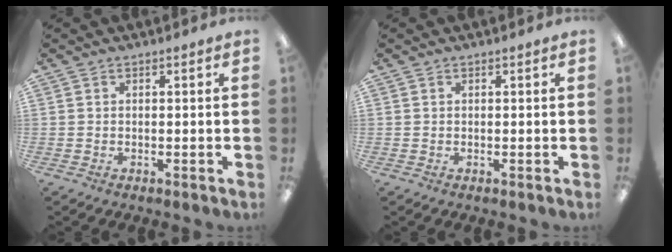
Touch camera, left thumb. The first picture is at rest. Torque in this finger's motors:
{"motor_torque": [-0.09, 0.00, 0.01, -0.10, 0.01]}